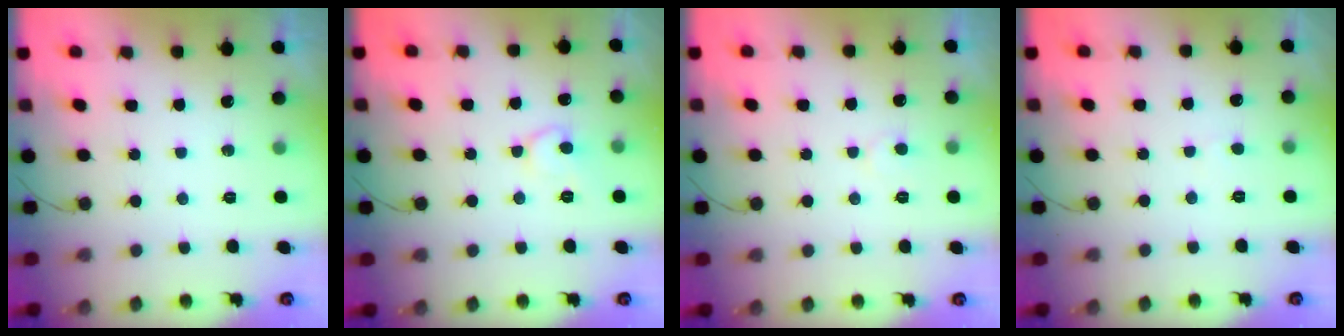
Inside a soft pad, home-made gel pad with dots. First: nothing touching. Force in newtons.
{"total": 7.2, "press": 7.1, "slide": 0.7}
{"total": 4.0, "press": 3.9, "slide": 0.5}
{"total": 2.2, "press": 2.2, "slide": 0.2}